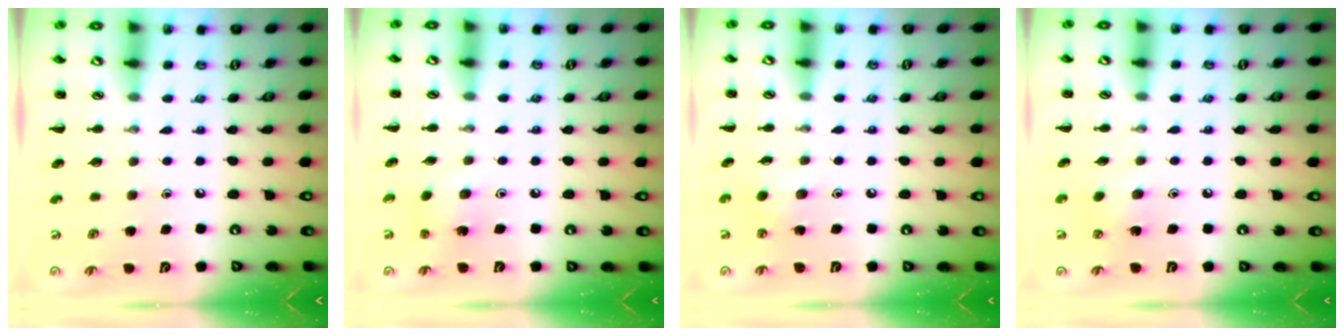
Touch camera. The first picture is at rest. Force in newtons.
{"total": 1.7, "press": 1.5, "slide": 0.6}
{"total": 2.9, "press": 2.8, "slide": 0.6}
{"total": 3.6, "press": 3.4, "slide": 1.1}